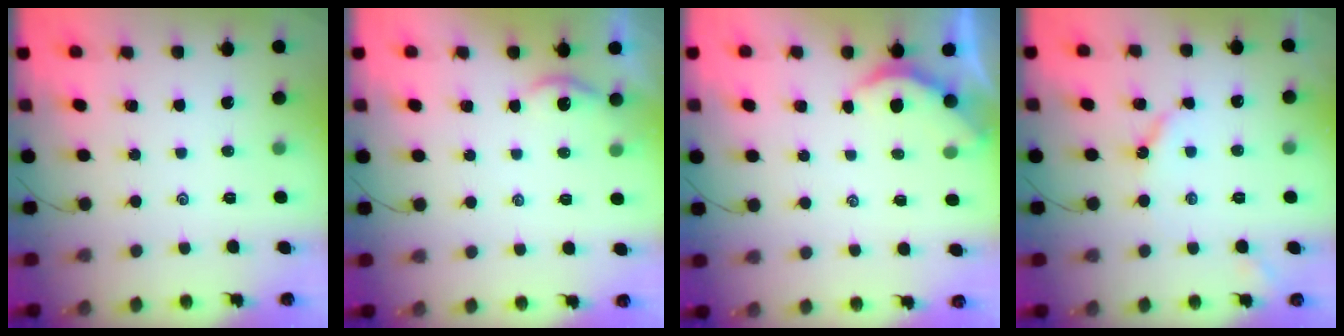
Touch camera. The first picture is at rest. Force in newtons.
{"total": 3.2, "press": 3.2, "slide": 0.3}
{"total": 2.6, "press": 2.5, "slide": 0.2}
{"total": 4.5, "press": 4.5, "slide": 0.6}